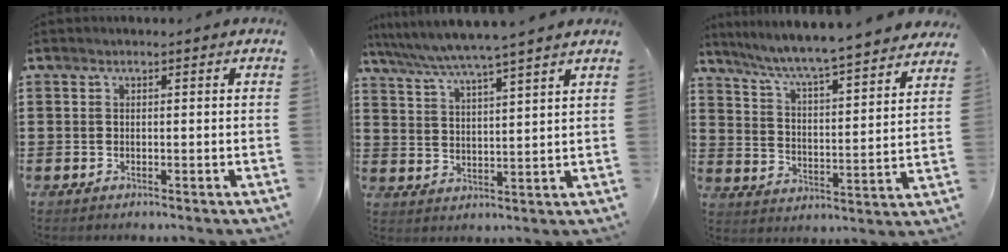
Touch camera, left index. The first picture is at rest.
{"total": 5.6, "force": [4.9, -1.1, 2.3], "torque": [-0.062, -0.031, 0.083]}
{"total": 5.8, "force": [5.2, -0.7, 2.3], "torque": [-0.069, -0.046, 0.082]}